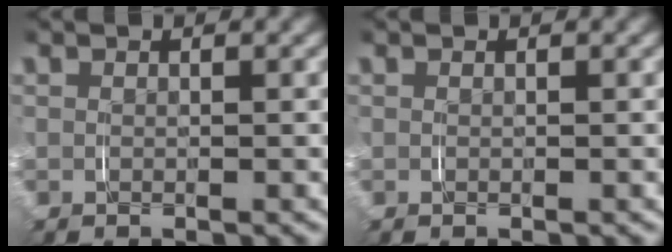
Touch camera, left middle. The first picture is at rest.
{"total": 0.0}